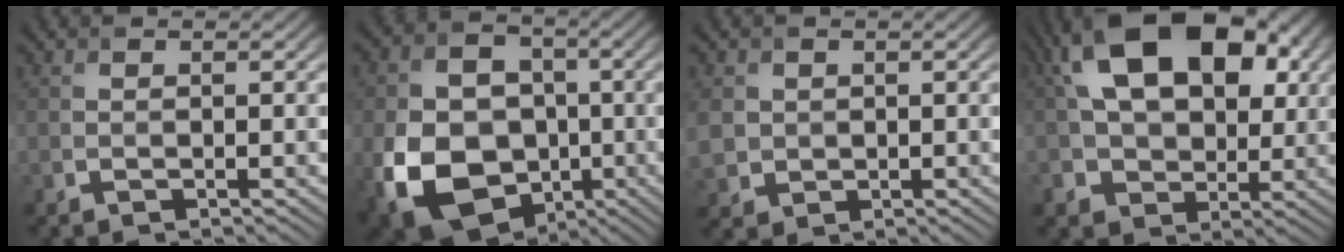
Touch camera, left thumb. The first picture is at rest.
{"total": 15.4, "force": [-4.5, 11.7, 8.9], "torque": [-0.203, -0.046, -0.079]}
{"total": 3.4, "force": [0.5, 3.2, 1.2], "torque": [-0.049, -0.006, 0.011]}
{"total": 16.5, "force": [4.4, 10.8, 11.7], "torque": [-0.213, 0.015, 0.078]}